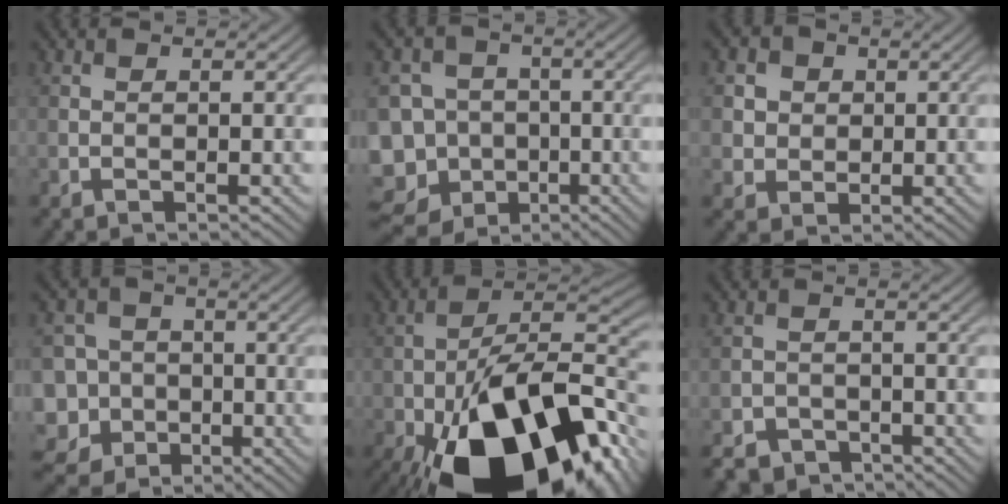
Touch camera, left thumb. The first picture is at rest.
{"total": 14.5, "force": [-6.7, 12.2, 4.3], "torque": [-0.137, -0.028, -0.125]}
{"total": 5.6, "force": [1.7, 5.0, 1.9], "torque": [-0.069, 0.007, 0.023]}
{"total": 10.2, "force": [-3.6, 9.1, 2.8], "torque": [-0.099, -0.015, -0.090]}
{"total": 22.5, "force": [-11.4, 10.6, 16.3], "torque": [-0.285, -0.038, -0.168]}
{"total": 4.0, "force": [-3.2, 2.2, 0.8], "torque": [-0.010, 0.000, -0.059]}